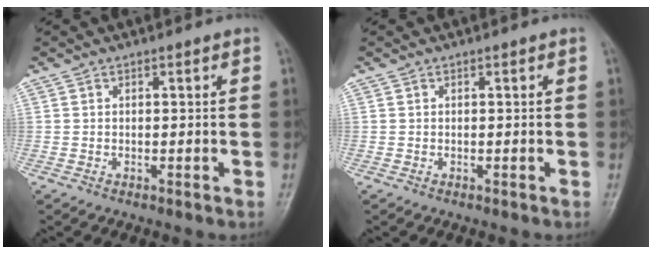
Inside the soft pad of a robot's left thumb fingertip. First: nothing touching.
{"total": 0.0}